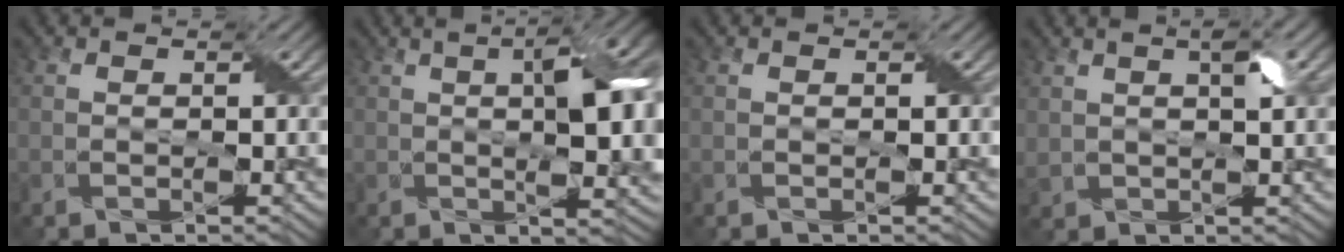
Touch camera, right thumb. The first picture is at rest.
{"total": 9.6, "force": [1.8, 3.0, 9.0], "torque": [-0.126, 0.013, 0.019]}
{"total": 0.0}
{"total": 4.7, "force": [1.9, 2.0, 3.8], "torque": [-0.082, 0.013, 0.039]}